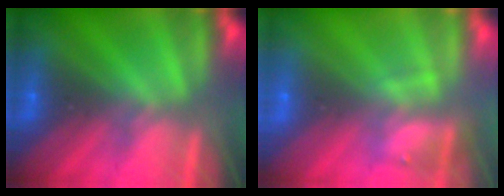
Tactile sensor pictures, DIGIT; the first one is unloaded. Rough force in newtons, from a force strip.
{"total": 2.3}